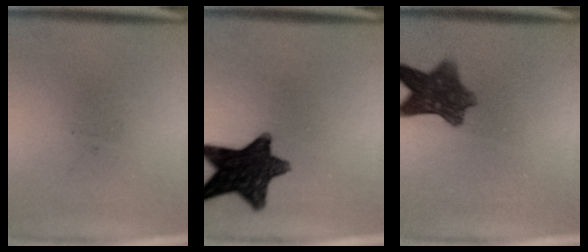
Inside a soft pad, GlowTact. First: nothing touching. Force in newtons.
{"total": 13.3}
{"total": 8.2}